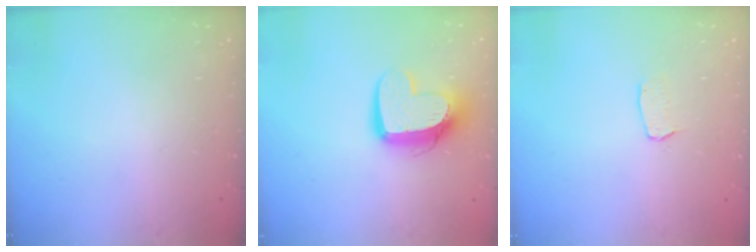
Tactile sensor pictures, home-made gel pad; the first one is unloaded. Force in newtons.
{"total": 12.2, "press": 12.2, "slide": 1.2}
{"total": 2.9, "press": 2.9, "slide": 0.2}